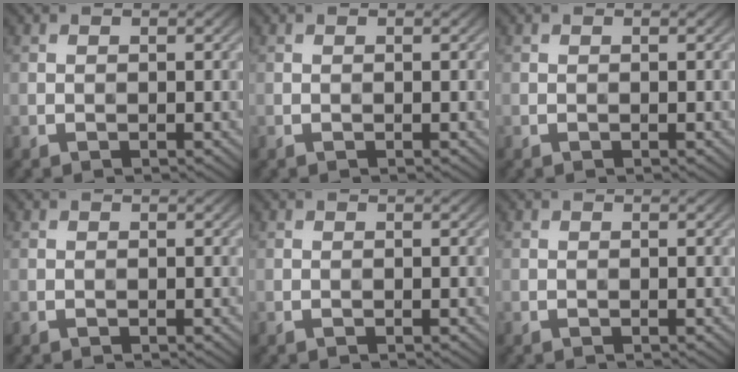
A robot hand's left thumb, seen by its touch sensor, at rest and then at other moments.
{"total": 0.0}
{"total": 0.0}
{"total": 0.0}
{"total": 0.0}
{"total": 0.0}